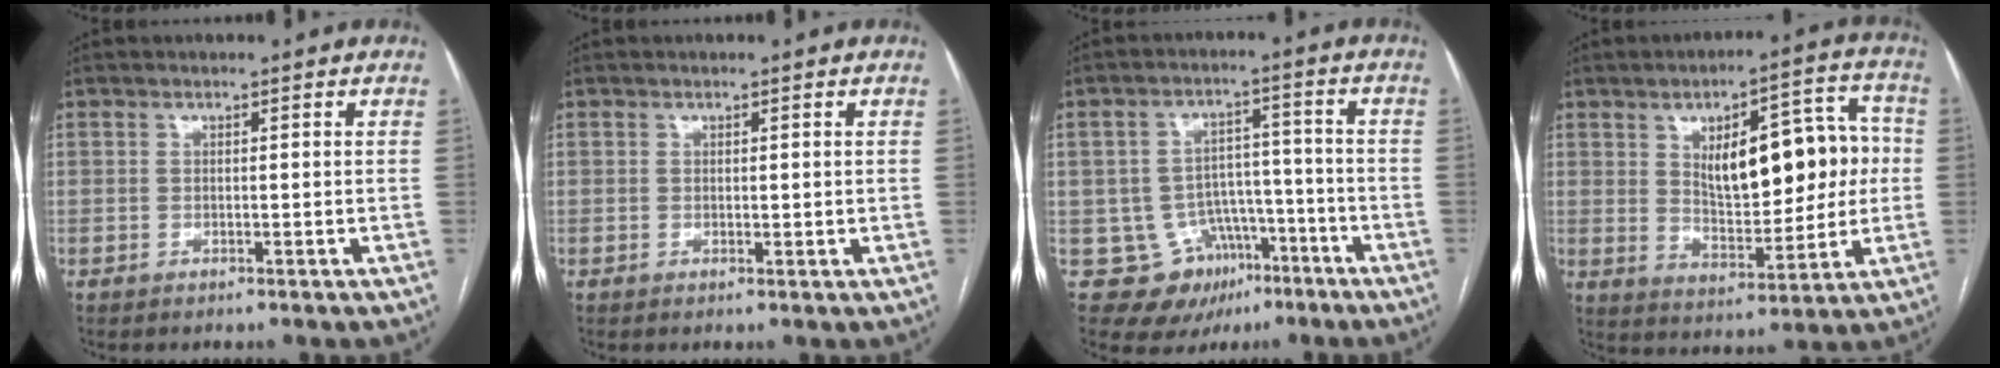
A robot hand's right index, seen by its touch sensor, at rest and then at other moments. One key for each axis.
{"total": 0.7, "fx": 0.3, "fy": 0.4, "fz": 0.5, "tx": -0.004, "ty": -0.003, "tz": 0.005}
{"total": 10.2, "fx": -4.6, "fy": 8.7, "fz": 2.5, "tx": -0.036, "ty": 0.030, "tz": -0.056}
{"total": 15.7, "fx": 2.5, "fy": 6.5, "fz": 14.1, "tx": -0.198, "ty": 0.029, "tz": 0.049}